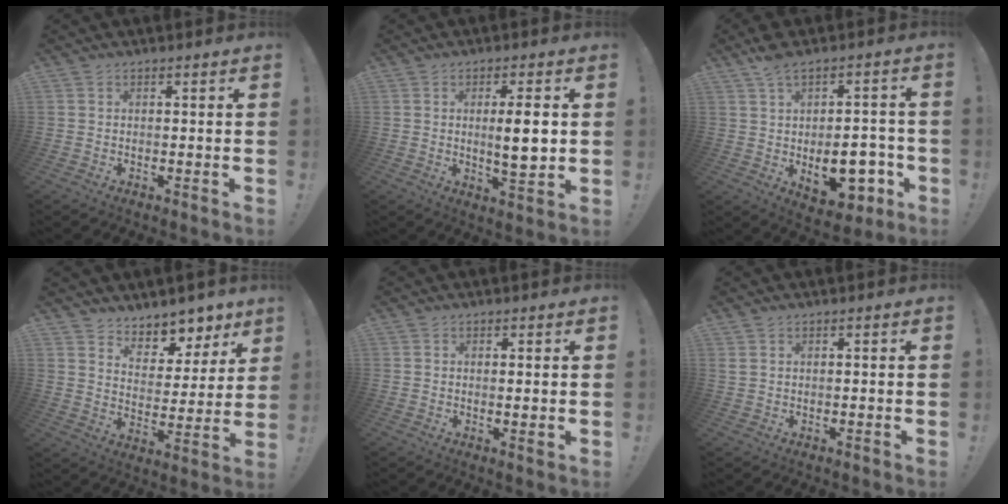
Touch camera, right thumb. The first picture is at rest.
{"total": 8.4, "force": [0.5, 1.6, 8.2], "torque": [-0.134, -0.008, 0.002]}
{"total": 15.6, "force": [-2.0, 8.4, 13.0], "torque": [-0.181, 0.017, -0.022]}
{"total": 8.3, "force": [7.2, 3.9, 1.1], "torque": [-0.007, -0.076, 0.134]}
{"total": 1.6, "force": [0.4, 0.0, 1.6], "torque": [-0.022, -0.004, 0.004]}
{"total": 0.8, "force": [0.3, 0.3, 0.7], "torque": [-0.022, 0.003, 0.008]}